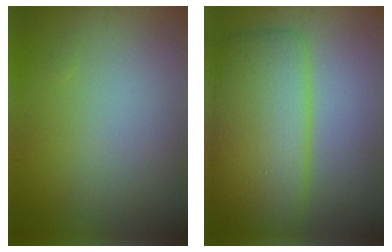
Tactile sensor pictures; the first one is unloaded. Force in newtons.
{"total": 8.3, "press": 8.3, "slide": 0.0}